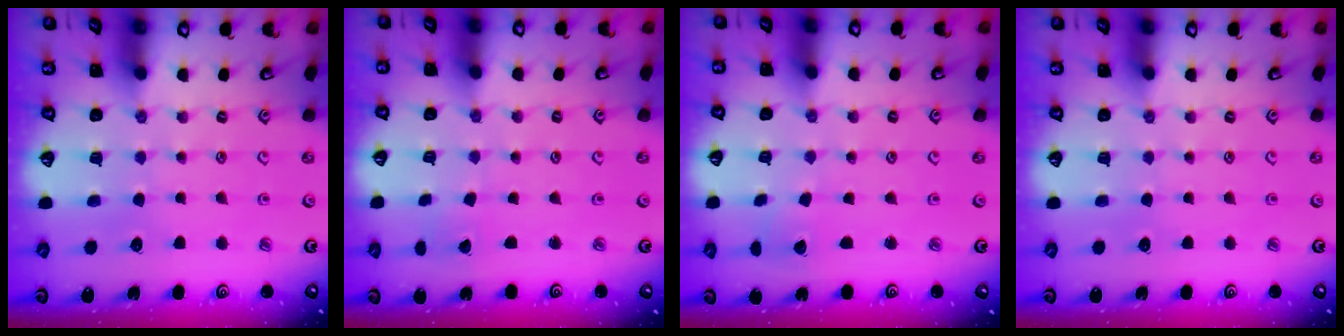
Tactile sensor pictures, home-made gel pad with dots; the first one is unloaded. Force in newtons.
{"total": 1.2, "press": 1.2, "slide": 0.0}
{"total": 1.4, "press": 1.3, "slide": 0.2}
{"total": 0.0}